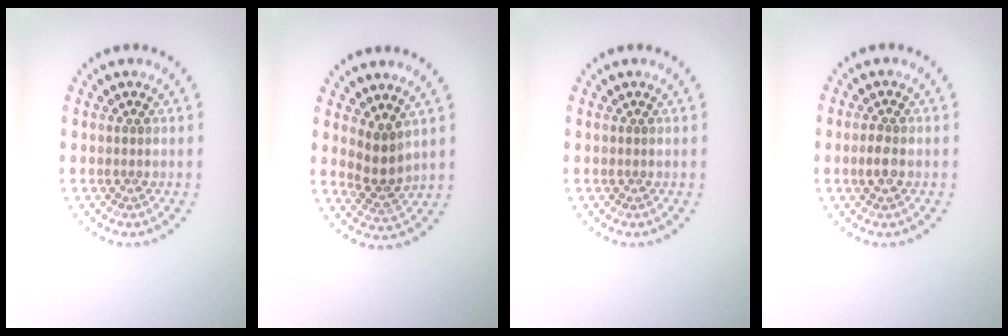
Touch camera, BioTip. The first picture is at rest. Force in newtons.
{"total": 2.5, "press": 2.0, "slide": 1.6}
{"total": 0.0}
{"total": 1.4, "press": 1.4, "slide": 0.3}